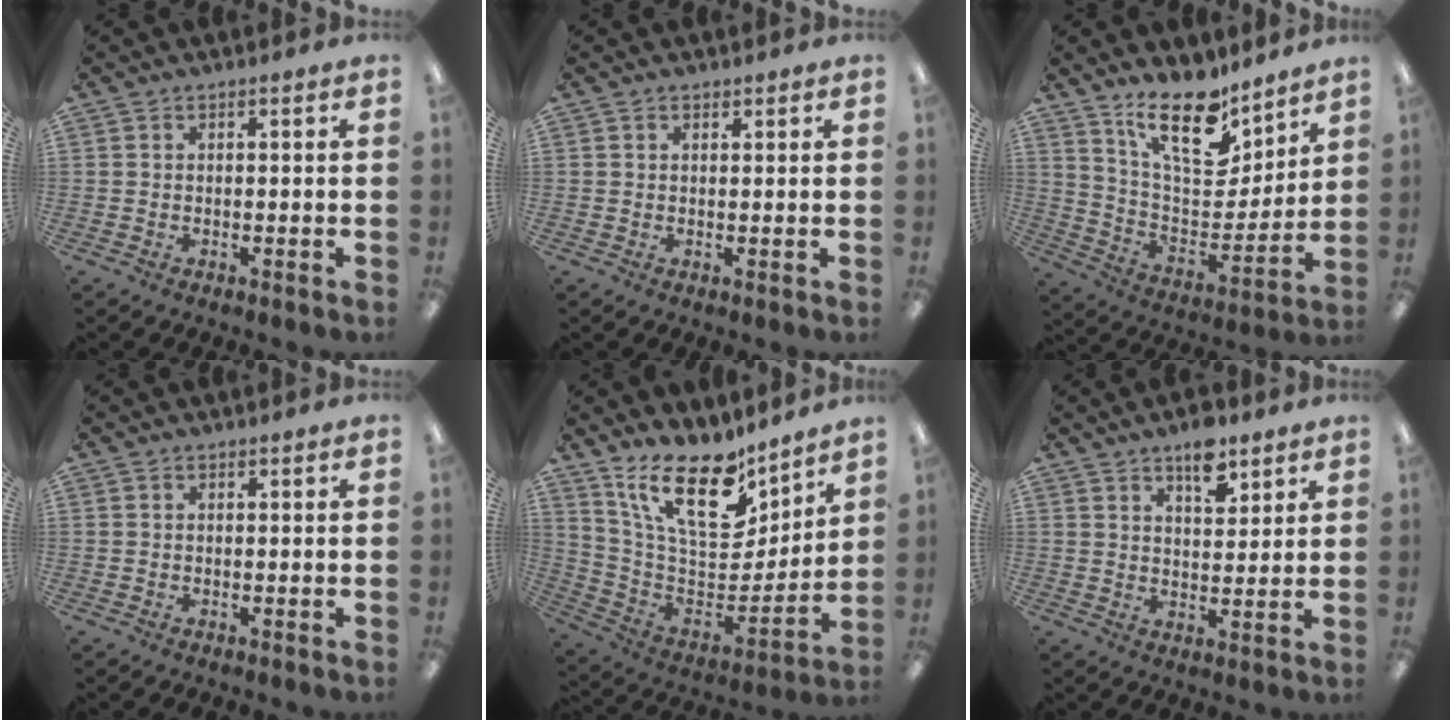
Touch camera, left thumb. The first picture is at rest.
{"total": 0.9, "force": [0.7, 0.6, 0.2], "torque": [0.005, -0.001, 0.010]}
{"total": 18.2, "force": [13.1, 7.6, 10.1], "torque": [-0.169, -0.082, 0.228]}
{"total": 0.0}
{"total": 20.6, "force": [14.6, 8.5, 11.9], "torque": [-0.220, -0.104, 0.260]}
{"total": 7.6, "force": [5.2, 3.7, 4.1], "torque": [-0.046, -0.029, 0.087]}